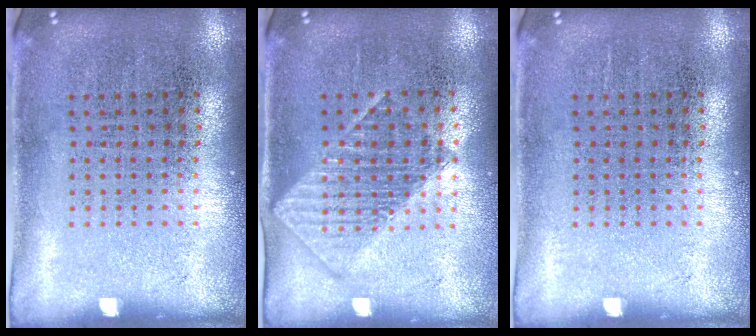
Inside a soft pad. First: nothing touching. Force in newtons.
{"total": 1.4, "press": 1.3, "slide": 0.5}
{"total": 0.0}